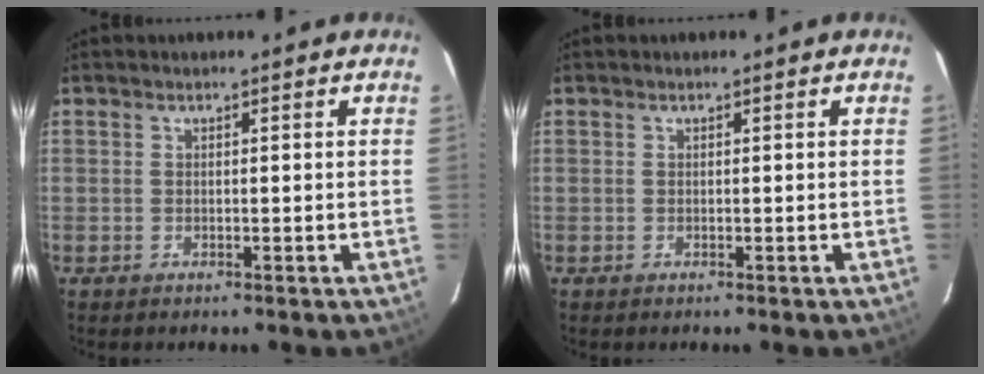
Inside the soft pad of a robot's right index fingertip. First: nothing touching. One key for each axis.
{"total": 0.0}